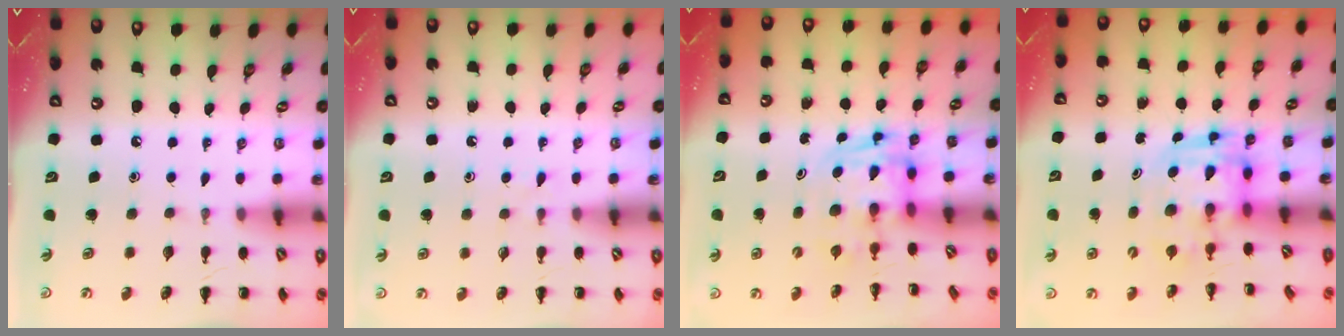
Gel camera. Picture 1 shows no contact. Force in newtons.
{"total": 2.4, "press": 2.3, "slide": 1.0}
{"total": 2.8, "press": 2.8, "slide": 0.5}
{"total": 3.6, "press": 3.5, "slide": 0.7}